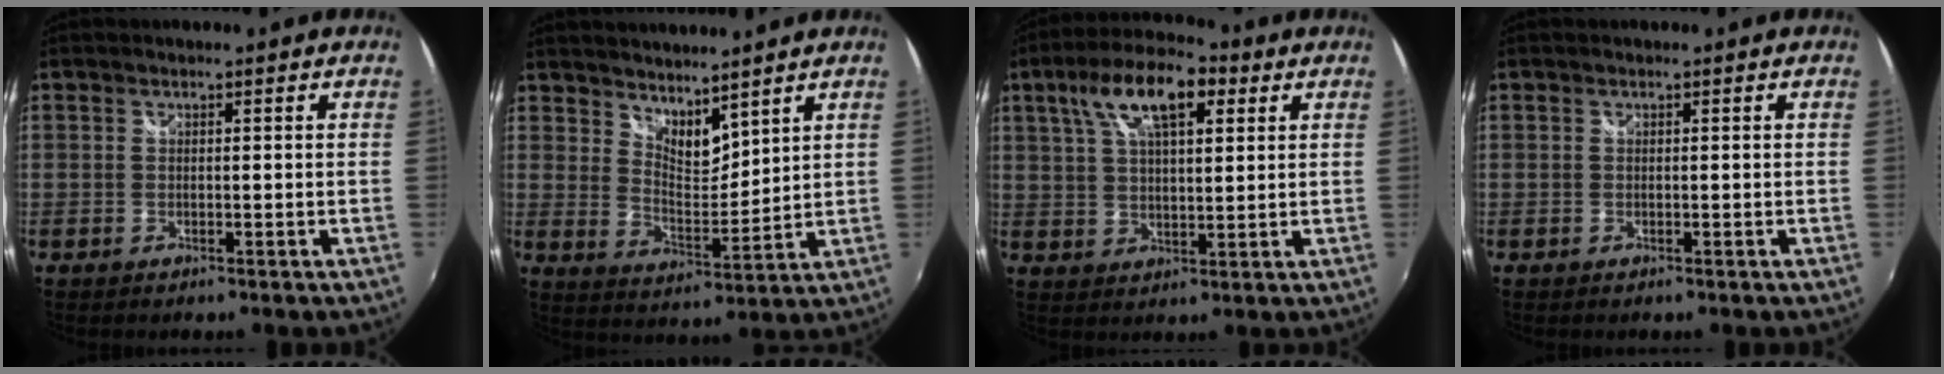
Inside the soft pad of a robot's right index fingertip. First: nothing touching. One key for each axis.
{"total": 7.4, "fx": 6.3, "fy": 2.4, "fz": 3.0, "tx": -0.040, "ty": -0.006, "tz": 0.113}
{"total": 12.8, "fx": 6.0, "fy": 5.1, "fz": 10.1, "tx": -0.183, "ty": 0.030, "tz": 0.099}
{"total": 0.0}